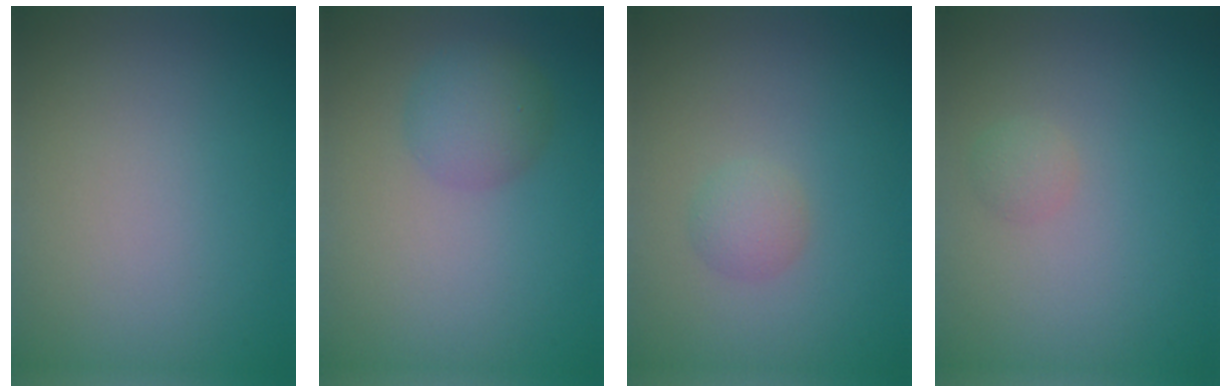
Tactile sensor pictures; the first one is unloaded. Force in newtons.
{"total": 2.8, "press": 2.8, "slide": 0.0}
{"total": 1.5, "press": 1.4, "slide": 0.1}
{"total": 1.0, "press": 1.0, "slide": 0.1}